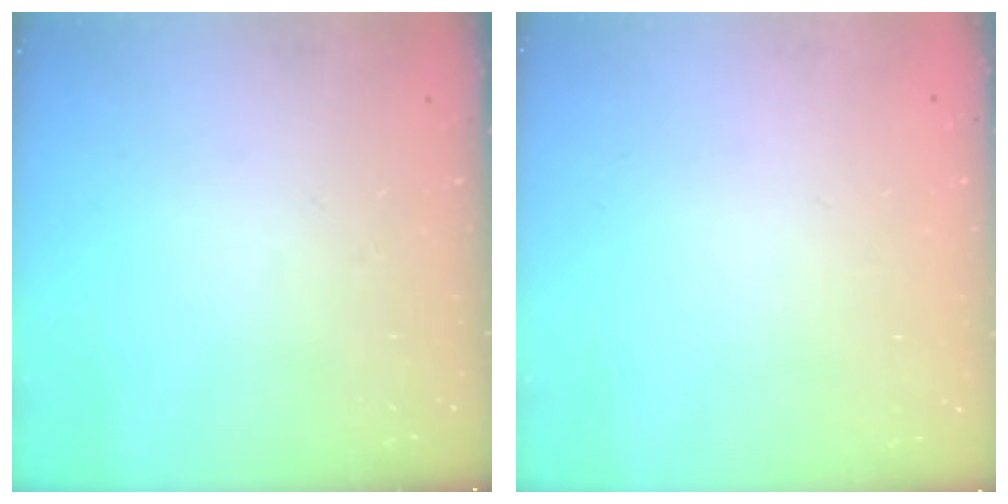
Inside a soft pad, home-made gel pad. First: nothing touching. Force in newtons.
{"total": 1.6, "press": 1.6, "slide": 0.2}